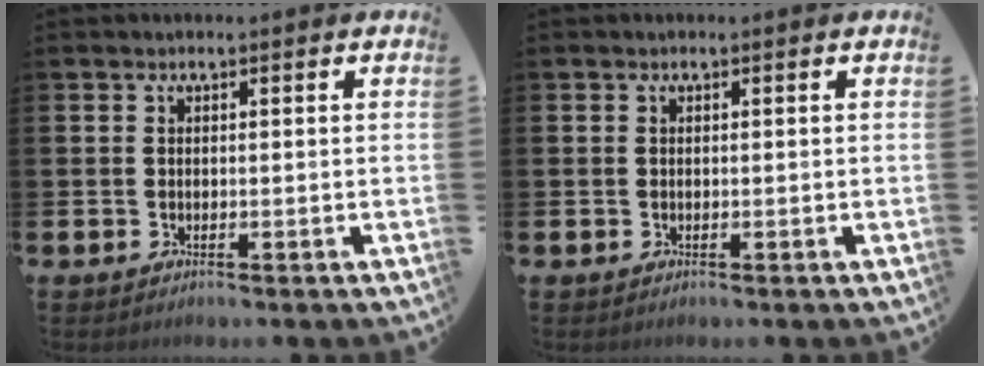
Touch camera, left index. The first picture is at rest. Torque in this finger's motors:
{"motor_torque": [-0.06, 0.00, -0.02, 0.01]}